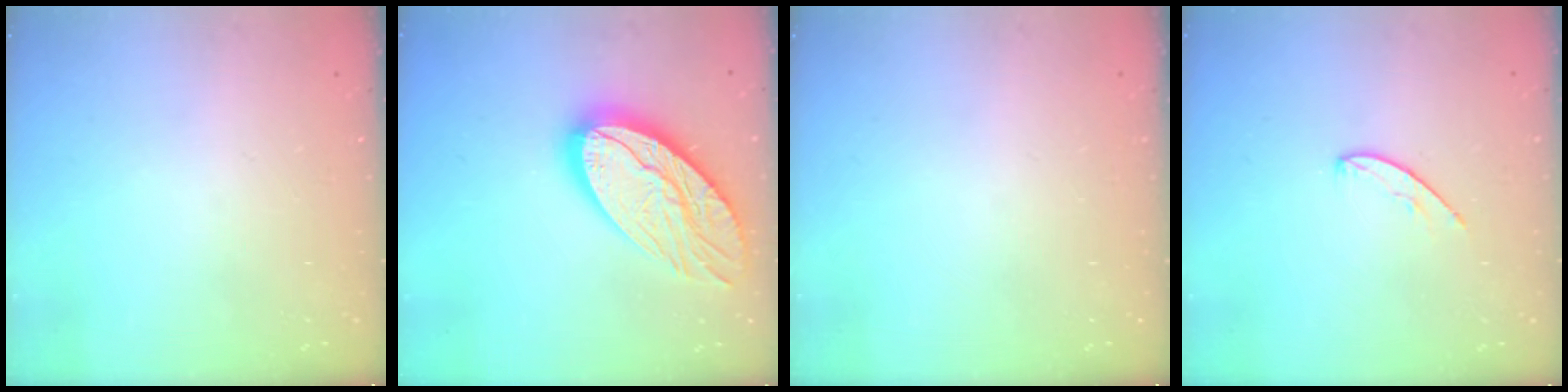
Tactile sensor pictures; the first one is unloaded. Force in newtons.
{"total": 20.4, "press": 20.3, "slide": 1.7}
{"total": 0.0}
{"total": 5.3, "press": 5.3, "slide": 0.5}